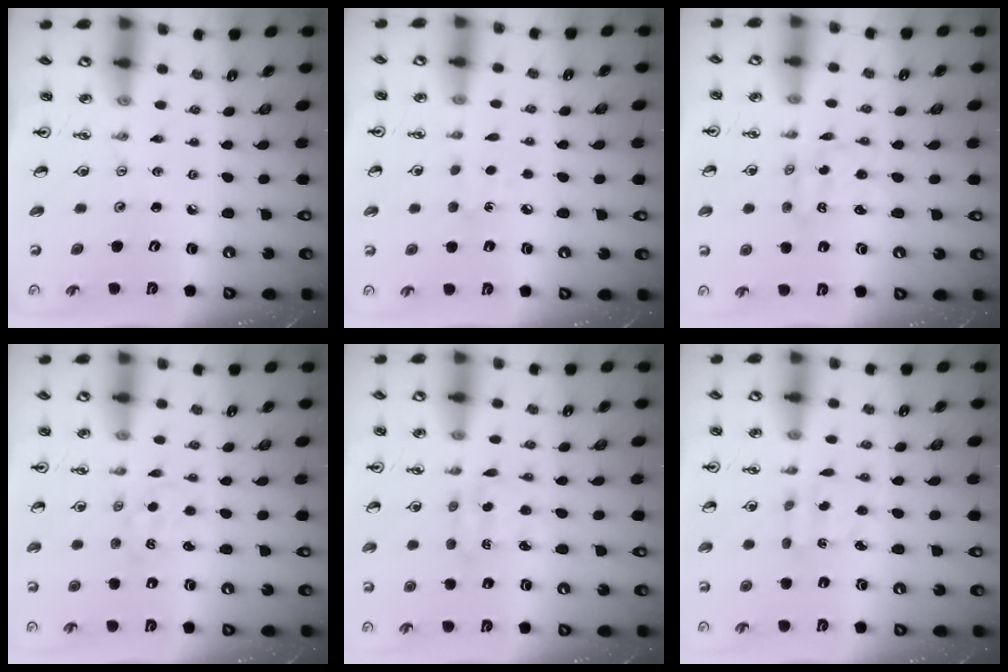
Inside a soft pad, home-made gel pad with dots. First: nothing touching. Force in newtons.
{"total": 6.5, "press": 6.4, "slide": 0.8}
{"total": 1.2, "press": 1.2, "slide": 0.1}
{"total": 2.3, "press": 2.3, "slide": 0.4}
{"total": 2.3, "press": 2.3, "slide": 0.2}
{"total": 2.2, "press": 2.2, "slide": 0.4}